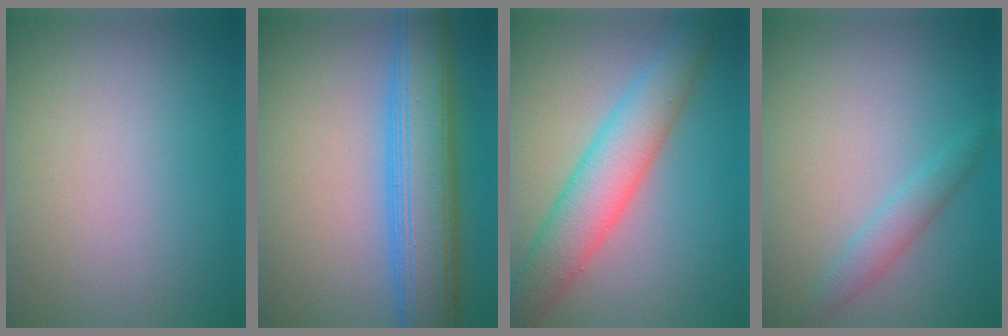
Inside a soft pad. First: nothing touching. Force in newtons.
{"total": 8.6, "press": 8.5, "slide": 0.4}
{"total": 6.2, "press": 6.2, "slide": 0.1}
{"total": 1.9, "press": 1.9, "slide": 0.1}